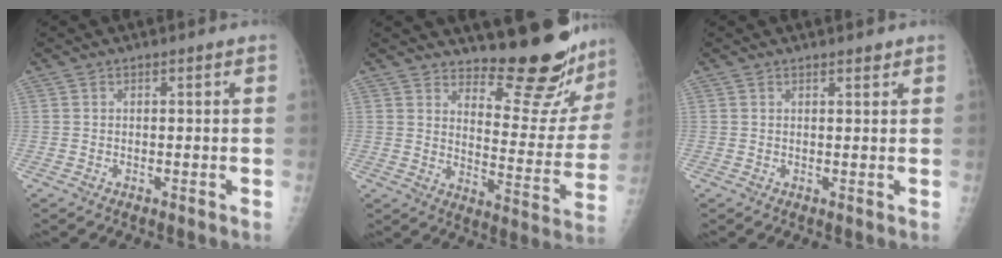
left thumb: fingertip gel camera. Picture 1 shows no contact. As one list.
[{"total": 16.8, "force": [15.7, 2.8, 5.5], "torque": [-0.036, -0.169, 0.202]}, {"total": 1.3, "force": [1.1, 0.5, 0.5], "torque": [-0.002, -0.007, 0.015]}]